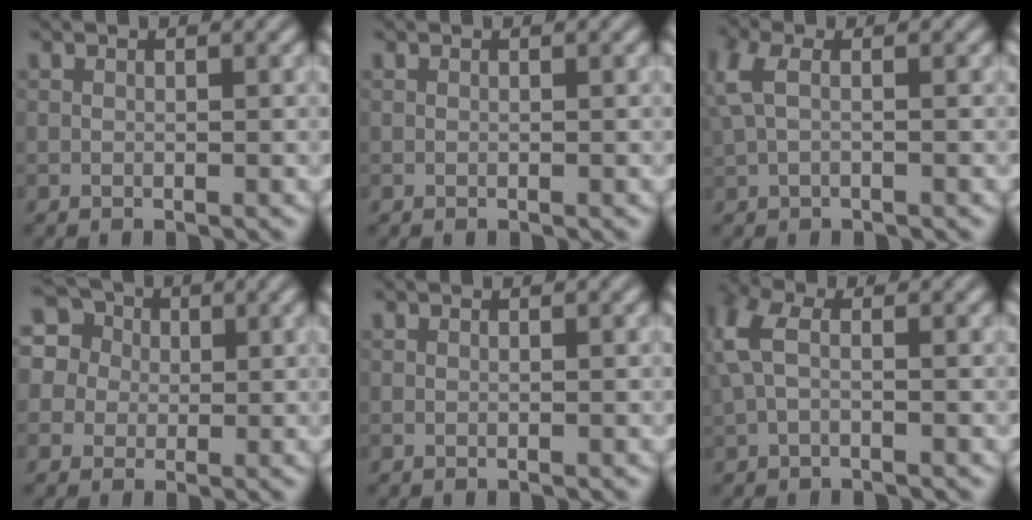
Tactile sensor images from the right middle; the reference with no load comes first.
{"total": 0.0}
{"total": 2.7, "force": [0.6, 1.2, 2.3], "torque": [-0.061, 0.008, 0.007]}
{"total": 10.8, "force": [4.2, 9.0, 4.3], "torque": [-0.122, 0.052, 0.048]}
{"total": 0.0}
{"total": 3.6, "force": [0.3, 1.9, 3.0], "torque": [-0.082, 0.013, -0.001]}